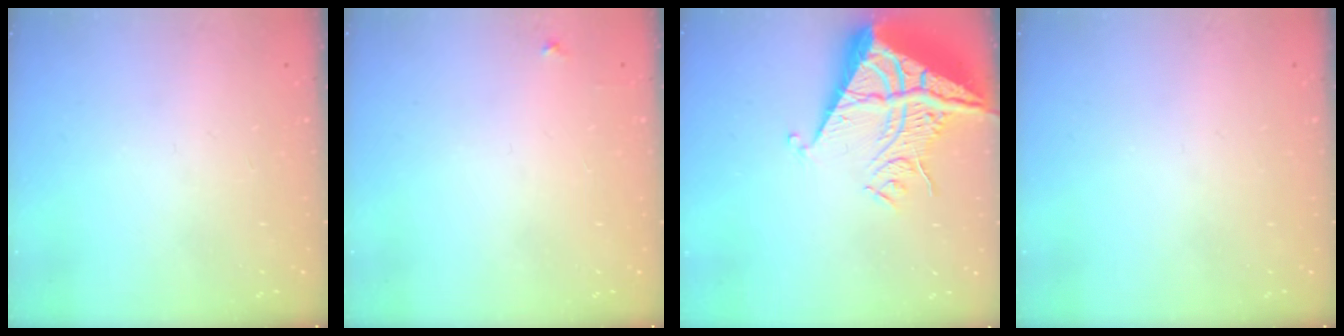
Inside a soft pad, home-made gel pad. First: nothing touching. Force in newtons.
{"total": 4.1, "press": 4.1, "slide": 0.6}
{"total": 13.3, "press": 13.2, "slide": 1.4}
{"total": 0.0}